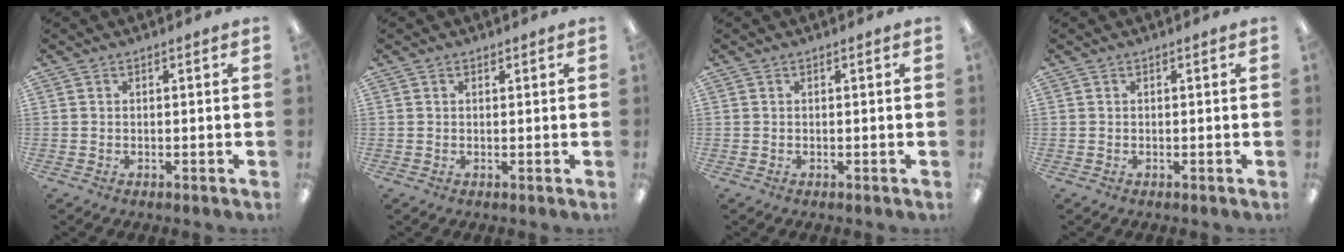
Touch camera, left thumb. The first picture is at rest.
{"total": 0.6, "force": [0.5, 0.4, 0.1], "torque": [-0.002, 0.003, 0.008]}
{"total": 0.0}
{"total": 0.0}